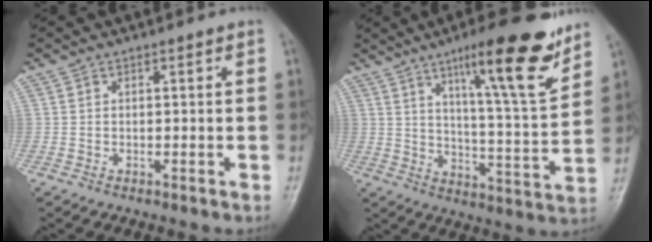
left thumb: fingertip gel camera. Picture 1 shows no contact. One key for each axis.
{"total": 18.1, "fx": 11.3, "fy": 3.0, "fz": 13.8, "tx": -0.185, "ty": -0.064, "tz": 0.176}